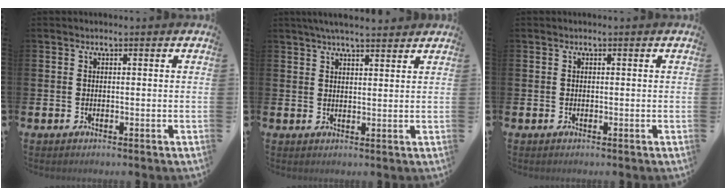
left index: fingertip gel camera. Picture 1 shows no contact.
{"total": 4.1, "force": [3.8, 0.5, 1.5], "torque": [-0.029, -0.011, 0.067]}
{"total": 0.0}